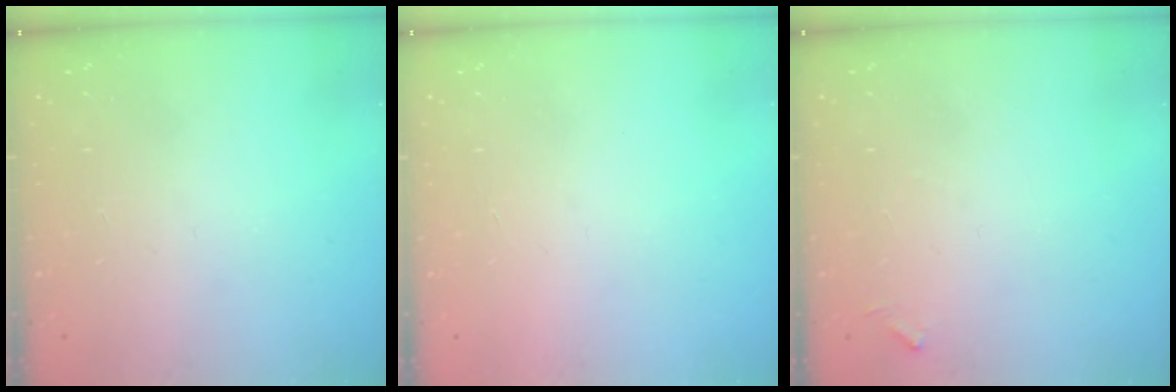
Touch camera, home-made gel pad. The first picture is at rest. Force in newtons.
{"total": 1.5, "press": 1.5, "slide": 0.1}
{"total": 6.0, "press": 6.0, "slide": 0.3}